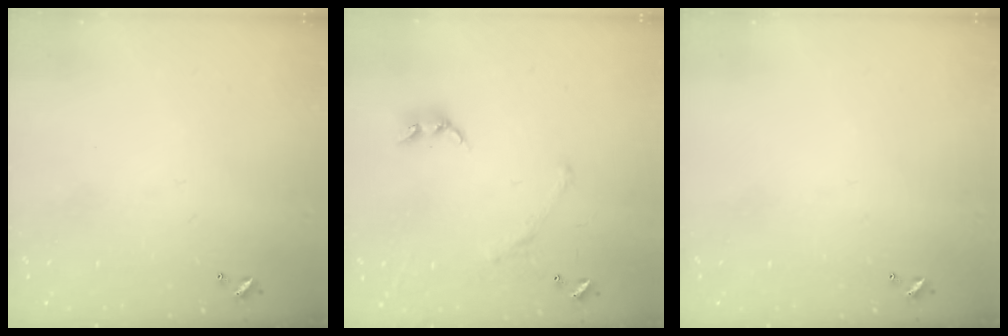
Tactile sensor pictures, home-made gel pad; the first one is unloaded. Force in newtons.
{"total": 2.3, "press": 2.0, "slide": 1.0}
{"total": 0.0}